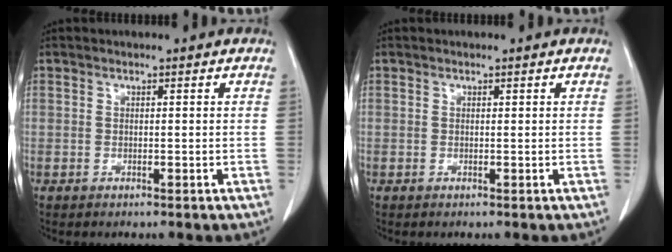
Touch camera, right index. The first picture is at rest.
{"total": 0.0}